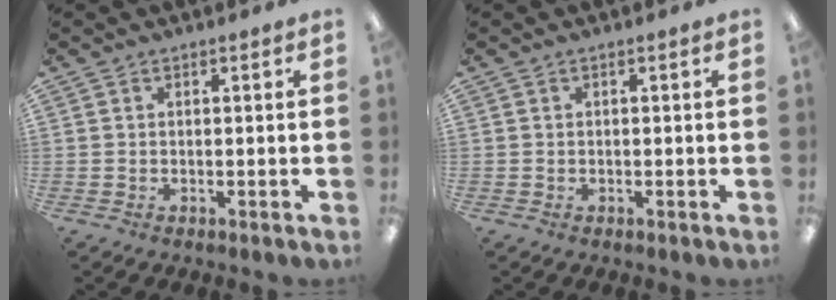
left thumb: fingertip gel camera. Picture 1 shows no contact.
{"total": 0.0}